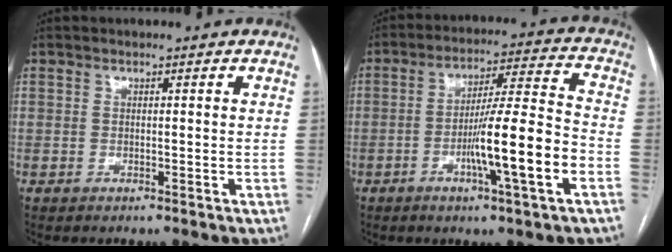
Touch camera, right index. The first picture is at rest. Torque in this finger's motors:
{"motor_torque": [1.95, -0.19, 0.99, 0.21]}